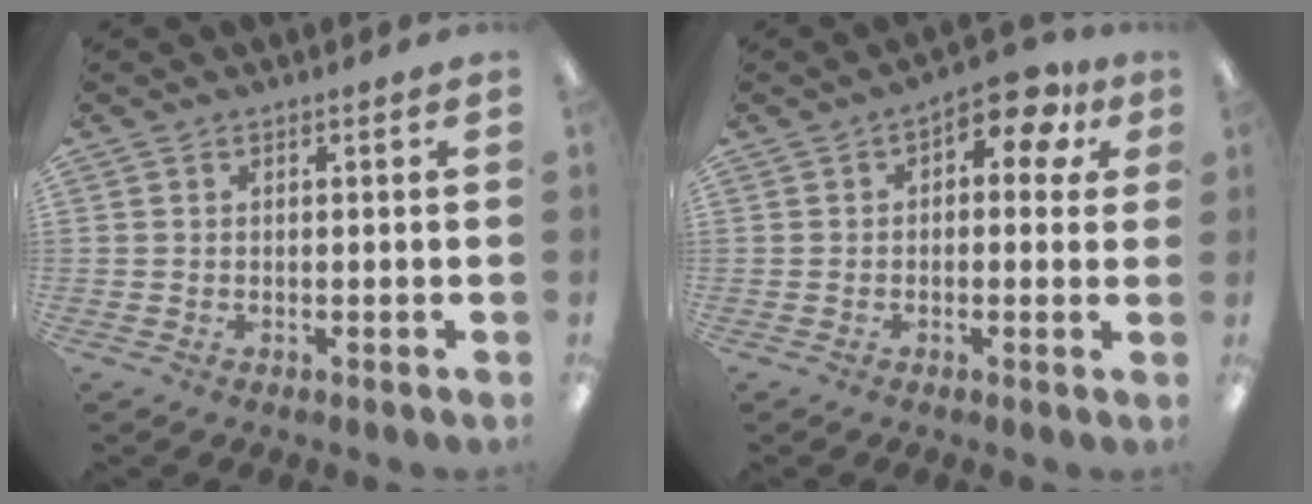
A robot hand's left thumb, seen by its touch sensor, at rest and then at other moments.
{"total": 8.0, "force": [3.3, 4.0, 6.1], "torque": [-0.074, -0.014, 0.049]}